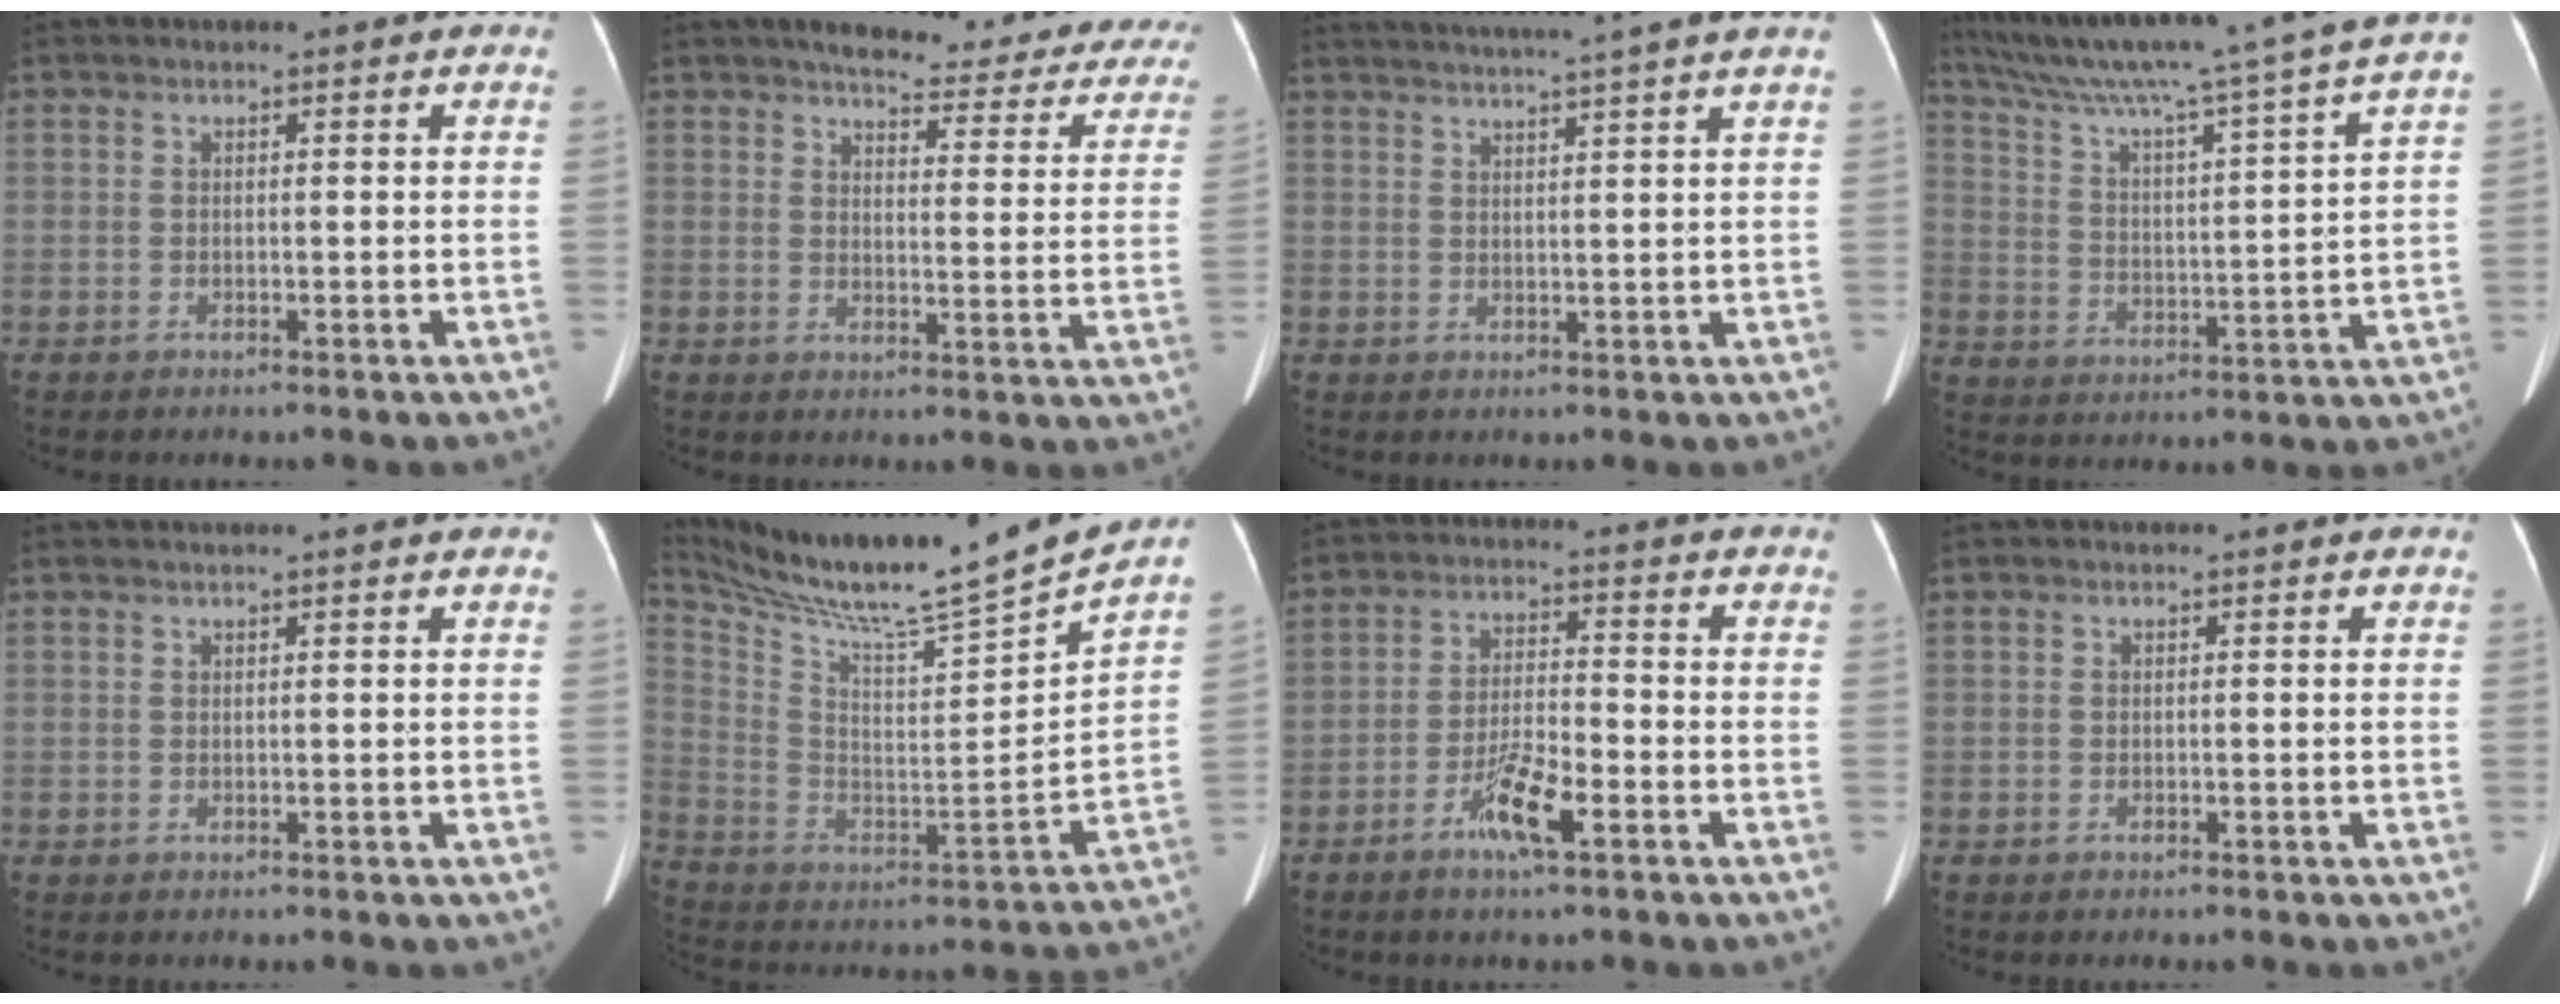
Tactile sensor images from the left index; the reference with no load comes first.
{"total": 19.4, "force": [16.8, 4.7, 8.4], "torque": [-0.074, -0.029, 0.177]}
{"total": 11.3, "force": [9.7, -2.2, 5.4], "torque": [-0.086, -0.003, 0.123]}
{"total": 24.5, "force": [20.3, -2.1, 13.6], "torque": [-0.225, -0.024, 0.294]}
{"total": 1.7, "force": [1.5, -0.3, 0.8], "torque": [-0.011, 0.014, 0.025]}
{"total": 24.8, "force": [22.4, -1.4, 10.4], "torque": [-0.204, -0.081, 0.349]}
{"total": 6.5, "force": [-3.7, 0.7, 5.3], "torque": [-0.106, -0.008, -0.066]}
{"total": 0.0}